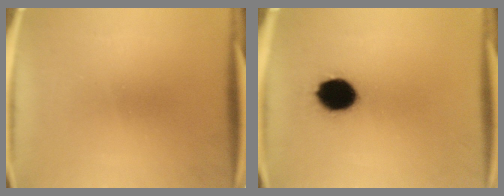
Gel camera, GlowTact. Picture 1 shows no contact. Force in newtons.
{"total": 12.3}